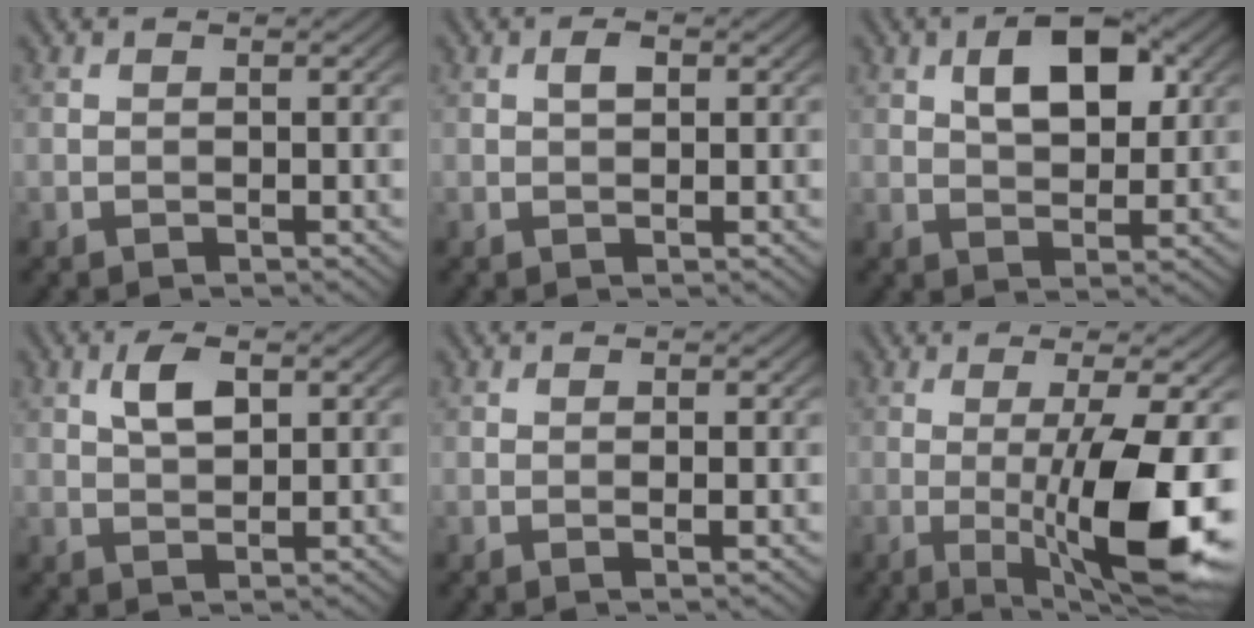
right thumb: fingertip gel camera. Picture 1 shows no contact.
{"total": 1.5, "force": [0.4, 0.7, 1.2], "torque": [-0.023, 0.001, 0.006]}
{"total": 6.9, "force": [2.3, 3.6, 5.4], "torque": [-0.090, 0.004, 0.035]}
{"total": 3.8, "force": [1.5, 1.7, 3.1], "torque": [-0.065, 0.004, 0.029]}
{"total": 0.9, "force": [0.1, 0.0, 0.9], "torque": [-0.020, 0.000, 0.000]}
{"total": 12.6, "force": [-1.8, 2.3, 12.2], "torque": [-0.186, 0.002, -0.024]}